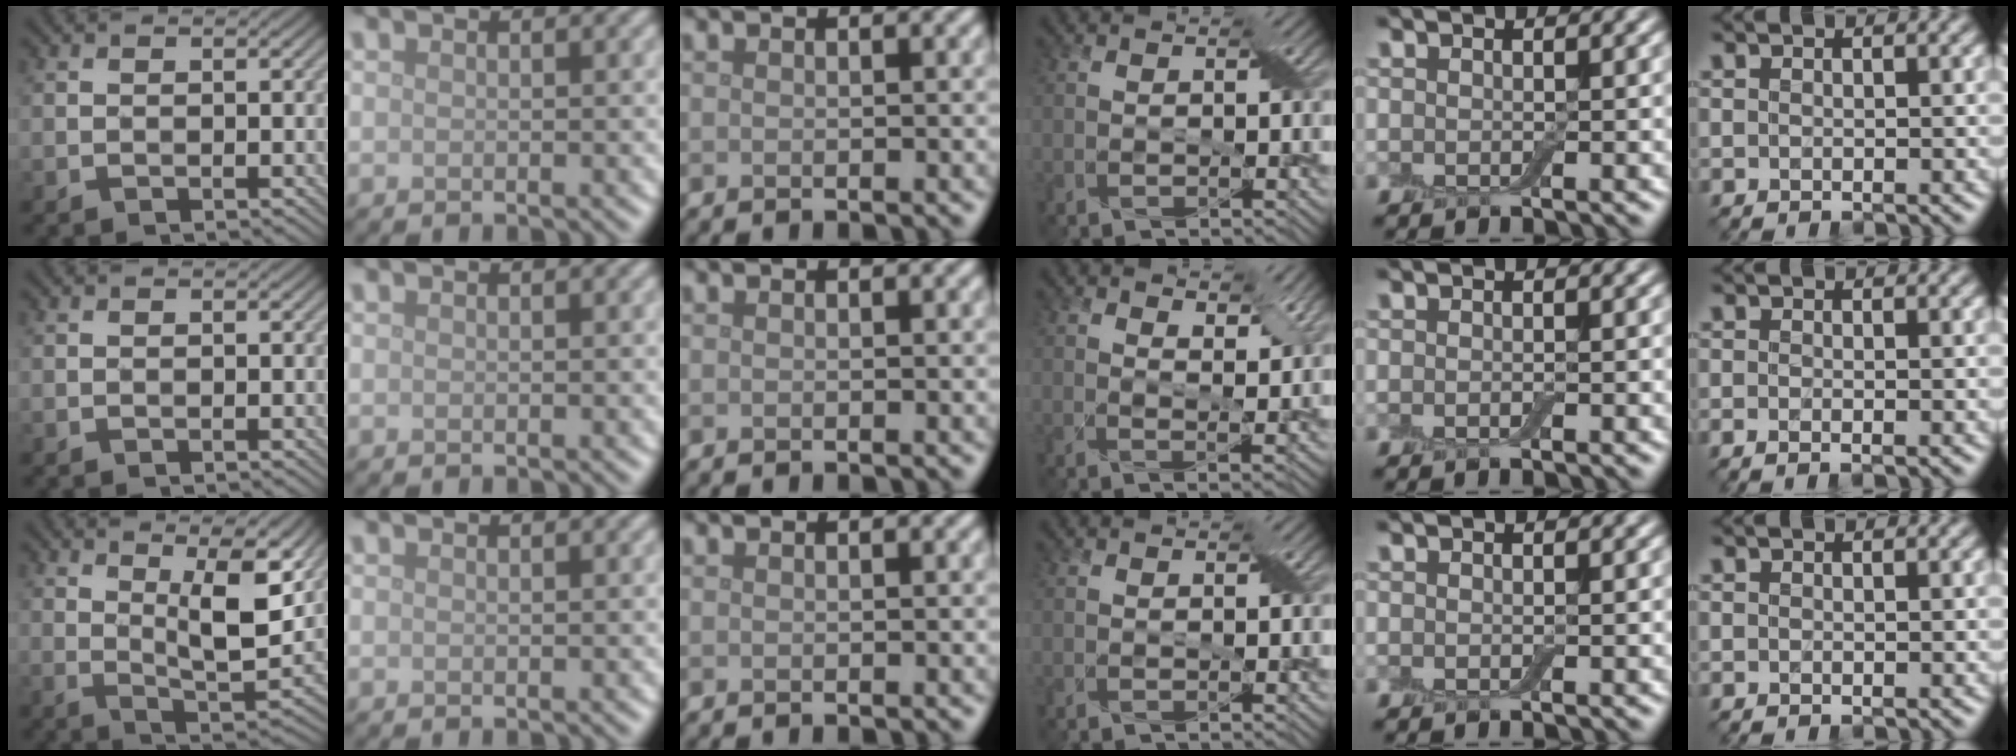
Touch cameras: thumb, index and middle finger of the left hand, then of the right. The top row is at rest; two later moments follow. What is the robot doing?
{"motion": "peel", "object": "adhesive wrap"}